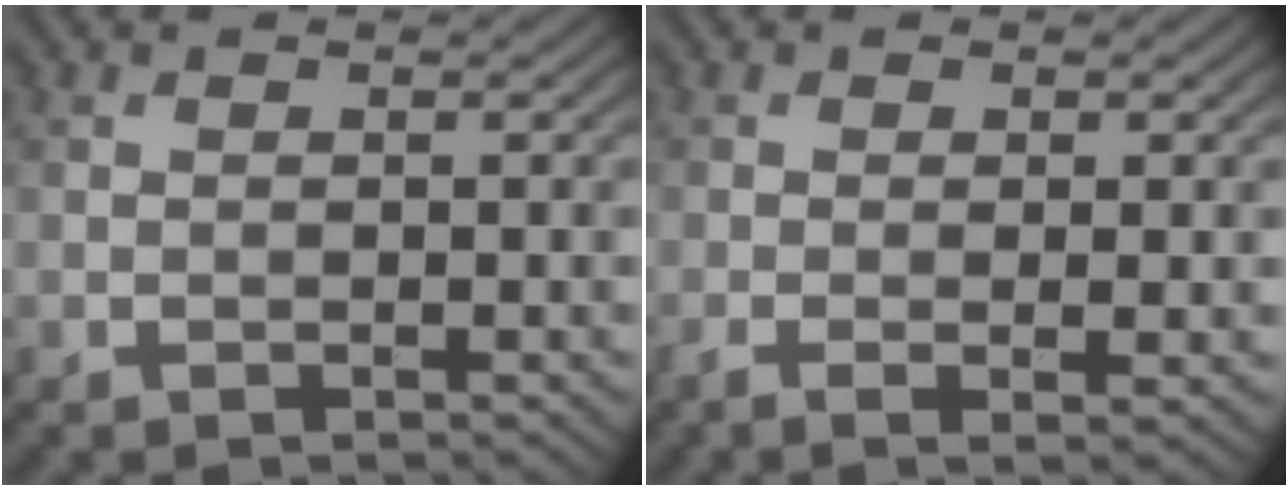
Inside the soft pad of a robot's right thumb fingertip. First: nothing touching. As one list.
[{"total": 2.8, "force": [-0.6, 0.5, 2.7], "torque": [-0.052, -0.003, -0.014]}]